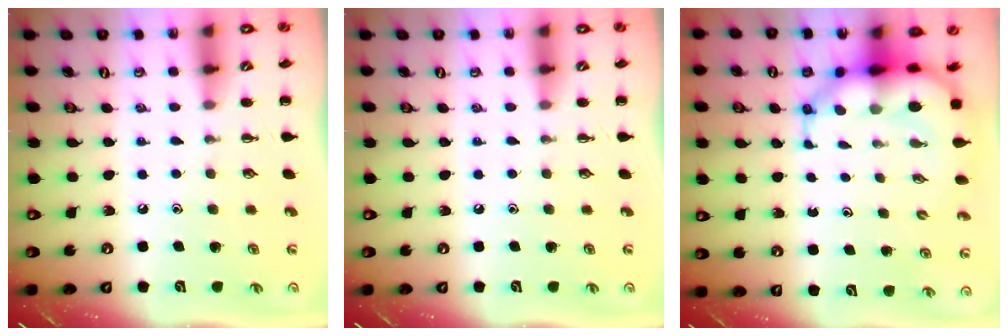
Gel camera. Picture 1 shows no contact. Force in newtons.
{"total": 0.0}
{"total": 8.3, "press": 7.9, "slide": 2.4}